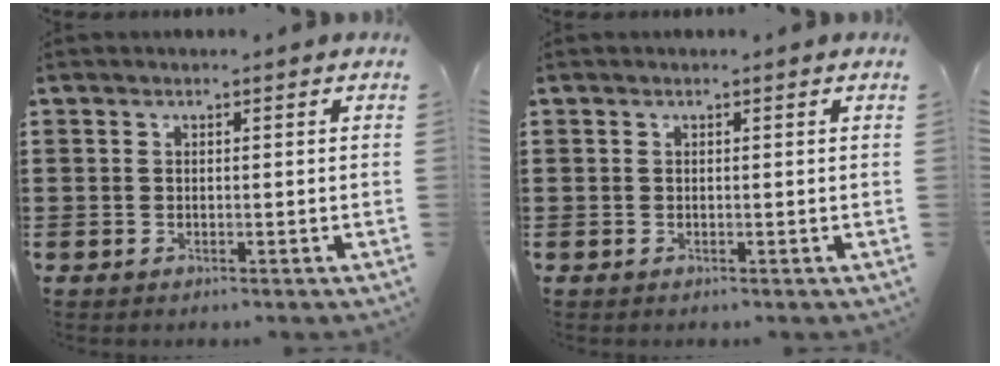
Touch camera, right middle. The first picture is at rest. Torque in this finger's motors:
{"motor_torque": [-0.37, 0.07, -0.01, -0.01]}